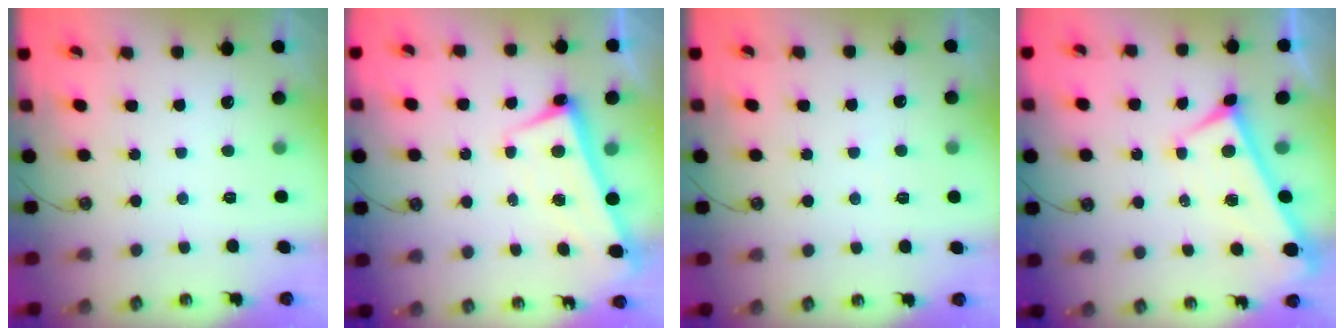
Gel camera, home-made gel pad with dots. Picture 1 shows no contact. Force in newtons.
{"total": 2.5, "press": 2.4, "slide": 0.7}
{"total": 2.5, "press": 2.5, "slide": 0.2}
{"total": 1.9, "press": 1.8, "slide": 0.6}